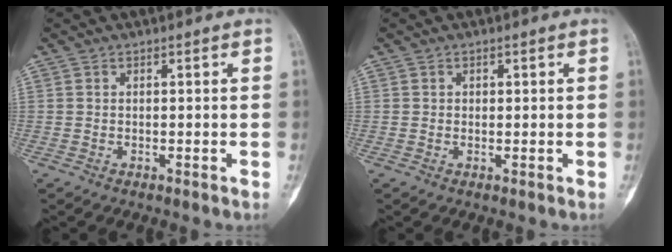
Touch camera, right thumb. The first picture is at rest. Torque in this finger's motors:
{"motor_torque": [0.00, 0.05, -0.14, 0.30, -0.03]}